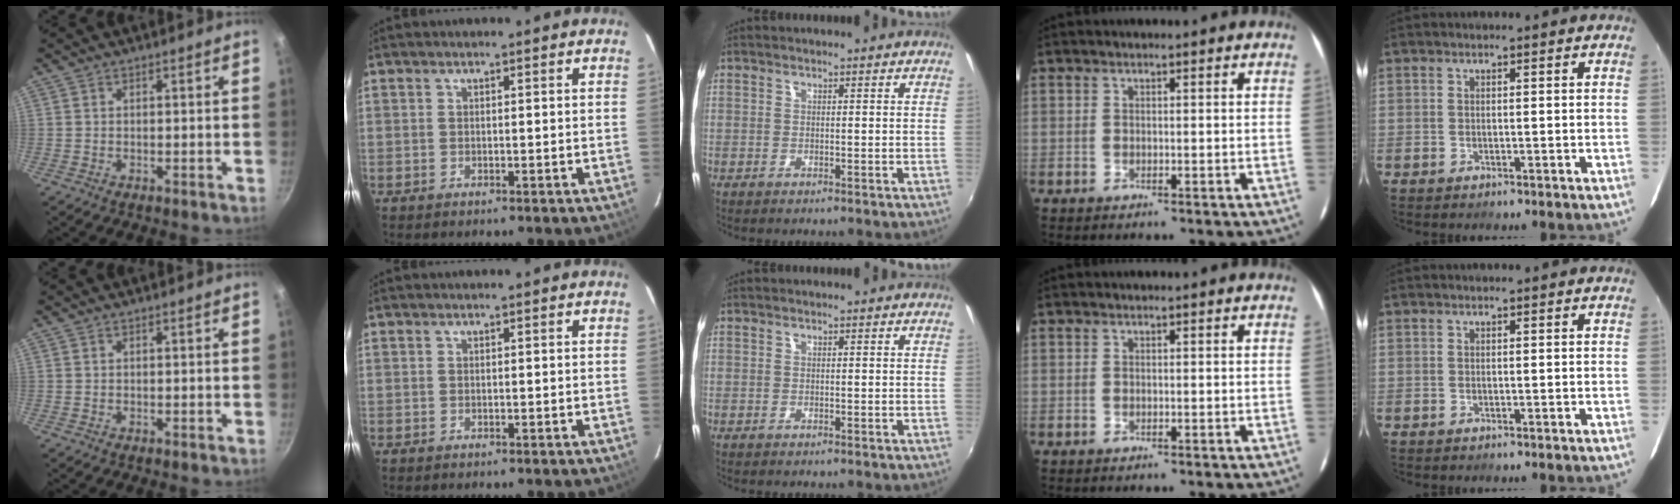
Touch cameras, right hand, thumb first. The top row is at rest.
{}